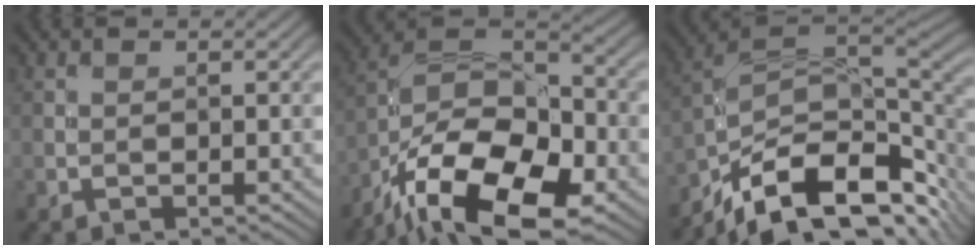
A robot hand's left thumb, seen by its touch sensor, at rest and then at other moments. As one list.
[{"total": 17.6, "force": [-10.1, 8.4, 11.7], "torque": [-0.242, -0.026, -0.177]}, {"total": 14.5, "force": [-7.2, 7.5, 10.1], "torque": [-0.190, -0.021, -0.120]}]